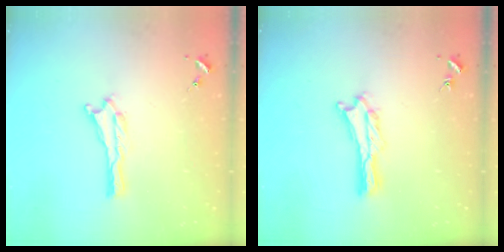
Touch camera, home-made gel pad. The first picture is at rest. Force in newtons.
{"total": 1.8, "press": 1.8, "slide": 0.2}